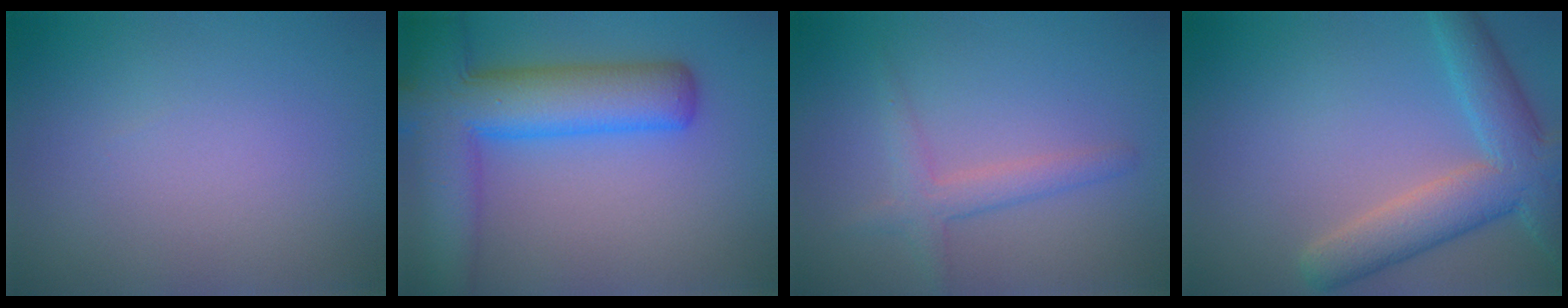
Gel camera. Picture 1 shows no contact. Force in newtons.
{"total": 10.2, "press": 10.2, "slide": 0.6}
{"total": 1.7, "press": 1.7, "slide": 0.2}
{"total": 6.6, "press": 6.6, "slide": 0.5}